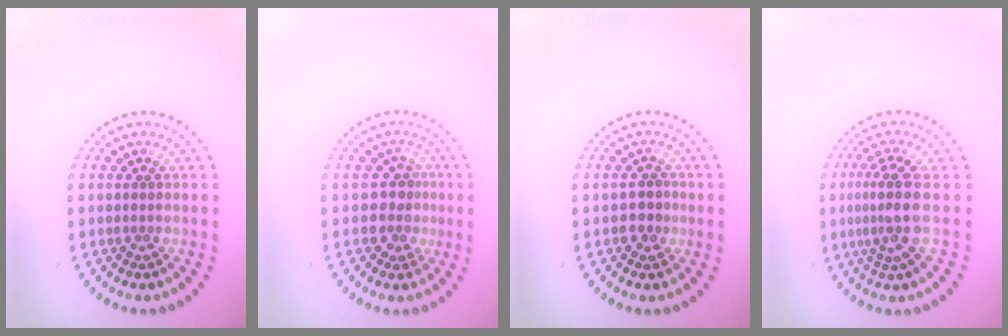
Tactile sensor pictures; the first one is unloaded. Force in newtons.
{"total": 2.5, "press": 1.9, "slide": 1.5}
{"total": 1.8, "press": 1.7, "slide": 0.5}
{"total": 3.3, "press": 2.5, "slide": 2.2}